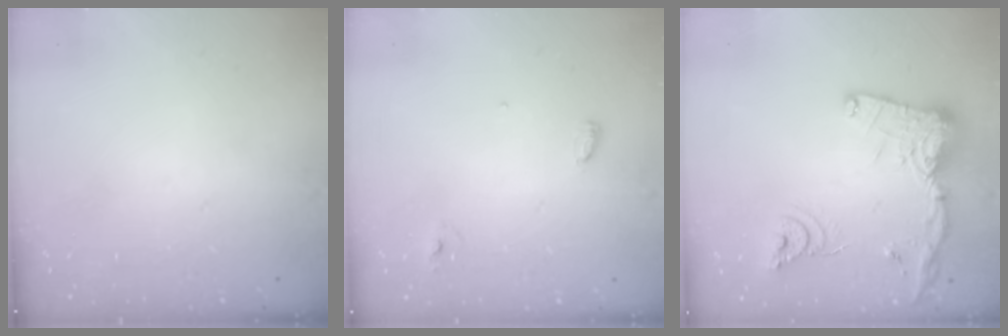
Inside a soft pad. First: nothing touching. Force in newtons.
{"total": 4.5, "press": 4.5, "slide": 0.4}
{"total": 18.5, "press": 18.4, "slide": 1.7}